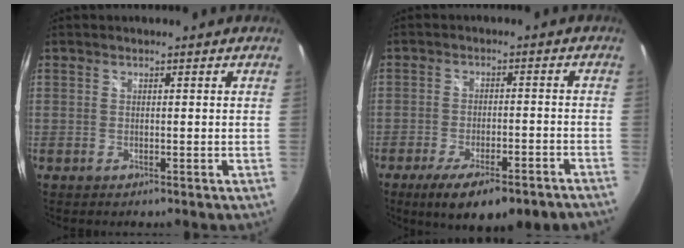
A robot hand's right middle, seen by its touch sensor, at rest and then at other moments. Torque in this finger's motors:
{"motor_torque": [1.33, -0.81, 0.30, 0.15]}